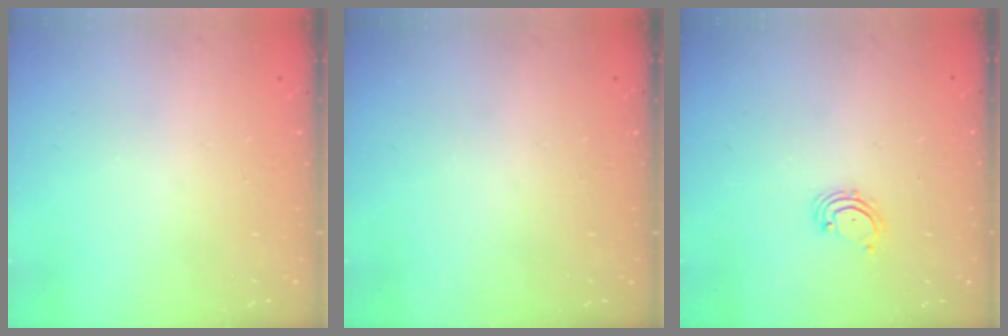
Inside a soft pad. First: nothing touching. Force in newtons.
{"total": 0.0}
{"total": 2.3, "press": 2.3, "slide": 0.5}